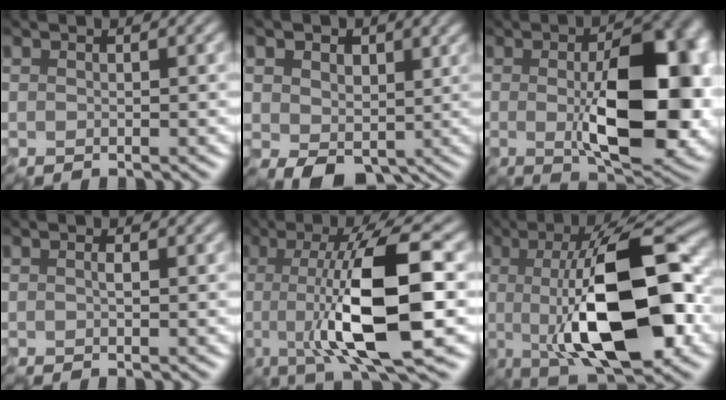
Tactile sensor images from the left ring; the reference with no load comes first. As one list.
[{"total": 5.8, "force": [-0.2, 4.5, 3.7], "torque": [-0.051, -0.003, -0.003]}, {"total": 11.6, "force": [-0.9, 4.8, 10.5], "torque": [-0.148, -0.010, -0.006]}, {"total": 0.6, "force": [-0.3, -0.1, 0.5], "torque": [-0.011, 0.001, -0.007]}, {"total": 11.1, "force": [-1.3, 2.2, 10.8], "torque": [-0.164, -0.007, -0.025]}, {"total": 12.7, "force": [-1.8, 3.8, 11.9], "torque": [-0.170, -0.006, -0.040]}]